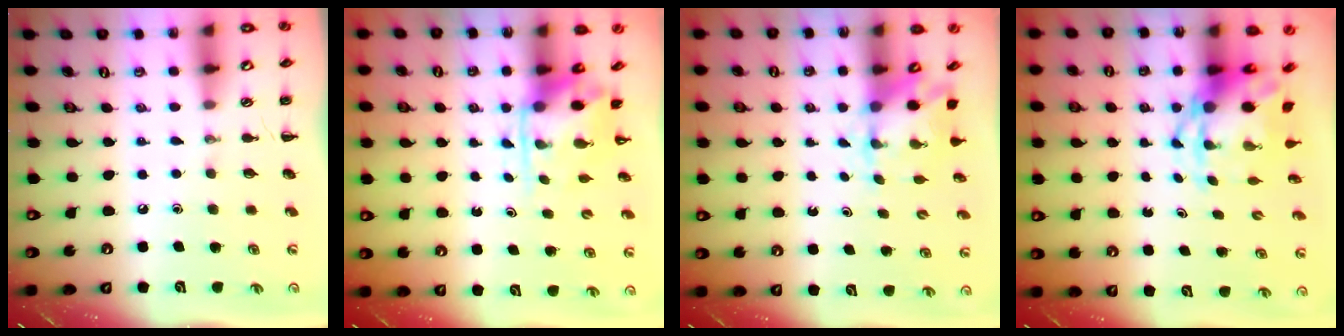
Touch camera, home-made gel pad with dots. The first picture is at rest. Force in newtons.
{"total": 3.2, "press": 3.2, "slide": 0.7}
{"total": 2.5, "press": 2.3, "slide": 1.0}
{"total": 4.3, "press": 4.2, "slide": 0.9}